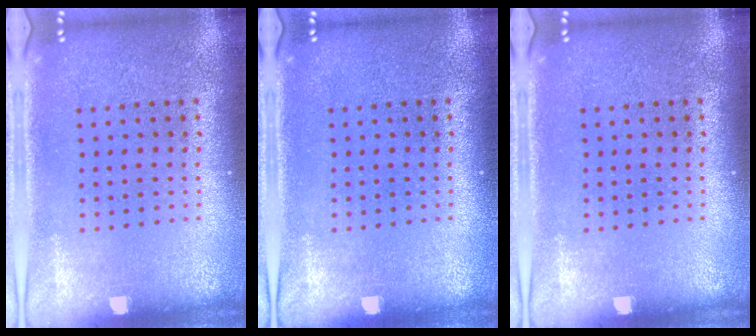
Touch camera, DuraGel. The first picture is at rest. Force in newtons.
{"total": 0.0}
{"total": 0.0}